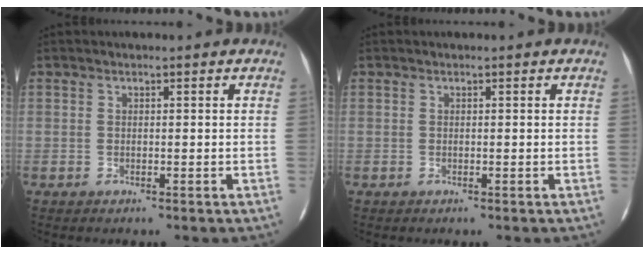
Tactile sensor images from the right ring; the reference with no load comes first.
{"total": 0.0}